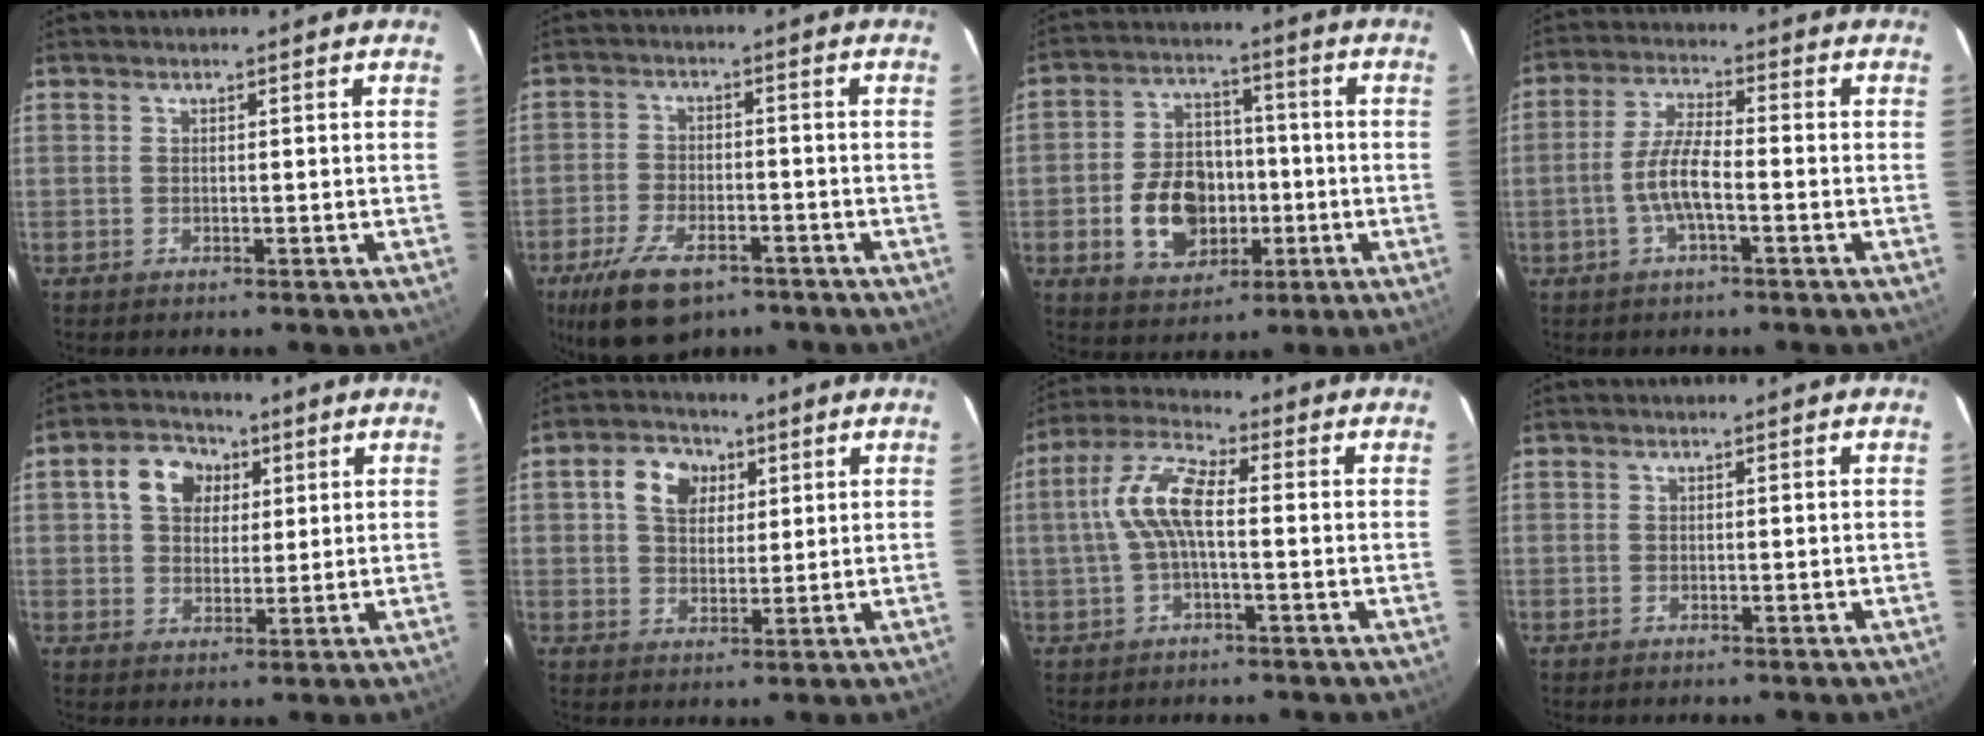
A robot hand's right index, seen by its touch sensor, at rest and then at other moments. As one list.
[{"total": 12.2, "force": [-7.9, 5.8, 7.2], "torque": [-0.164, -0.018, -0.136]}, {"total": 12.6, "force": [-3.2, 9.1, 8.2], "torque": [-0.171, 0.020, -0.039]}, {"total": 6.6, "force": [-2.2, 1.4, 6.0], "torque": [-0.125, 0.005, -0.042]}, {"total": 8.1, "force": [2.9, 6.2, 4.3], "torque": [-0.085, 0.027, 0.048]}, {"total": 7.5, "force": [2.8, 5.6, 4.1], "torque": [-0.074, 0.024, 0.048]}, {"total": 8.8, "force": [-0.1, 2.9, 8.3], "torque": [-0.180, 0.020, -0.005]}, {"total": 0.0}]